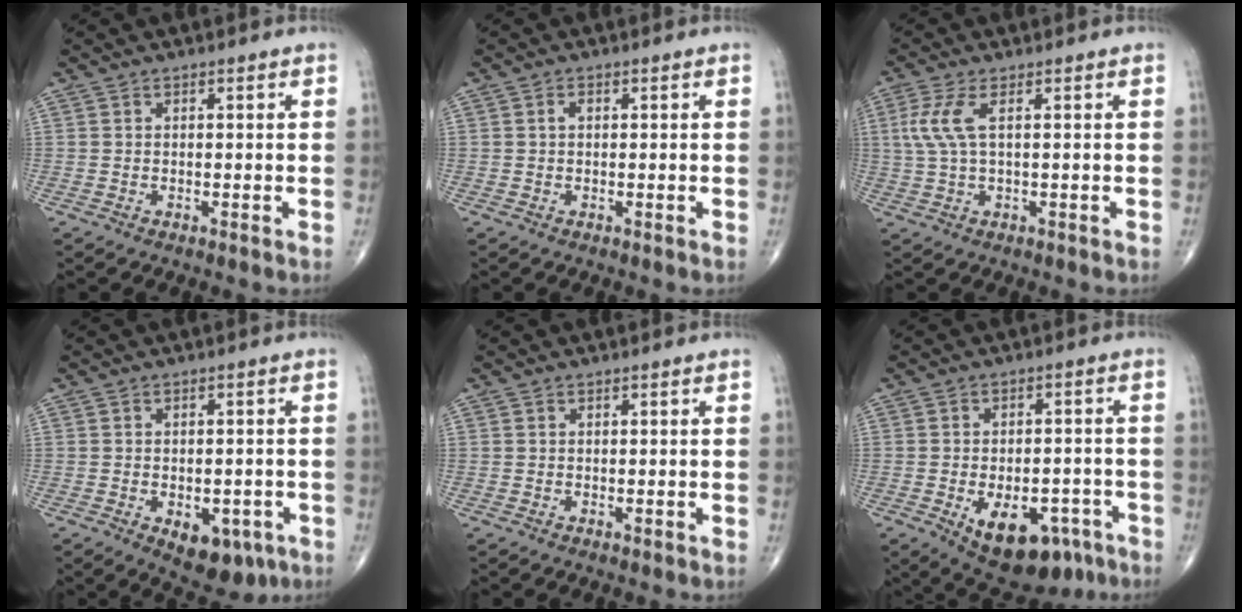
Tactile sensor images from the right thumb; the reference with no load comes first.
{"total": 0.9, "force": [0.1, 0.6, 0.7], "torque": [-0.011, 0.003, 0.000]}
{"total": 5.2, "force": [1.3, 1.5, 4.8], "torque": [-0.139, 0.010, 0.029]}
{"total": 9.1, "force": [-3.9, 5.3, 6.3], "torque": [-0.061, 0.009, -0.043]}
{"total": 0.0}
{"total": 14.3, "force": [-6.8, 8.0, 9.7], "torque": [-0.121, 0.025, -0.083]}